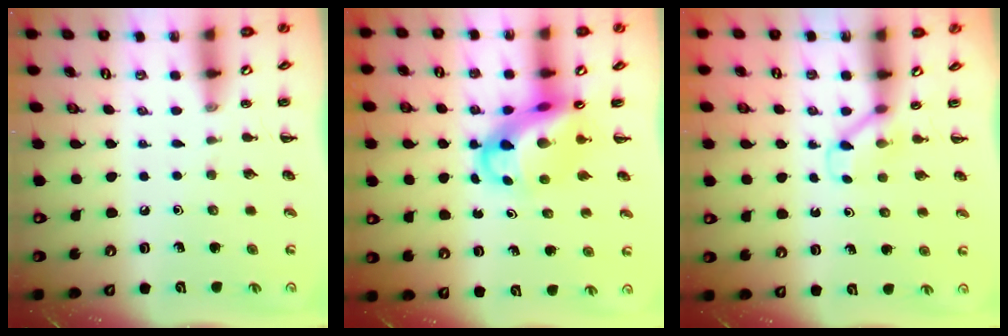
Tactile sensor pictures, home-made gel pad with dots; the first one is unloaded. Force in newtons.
{"total": 7.3, "press": 6.9, "slide": 2.3}
{"total": 2.8, "press": 2.6, "slide": 0.9}